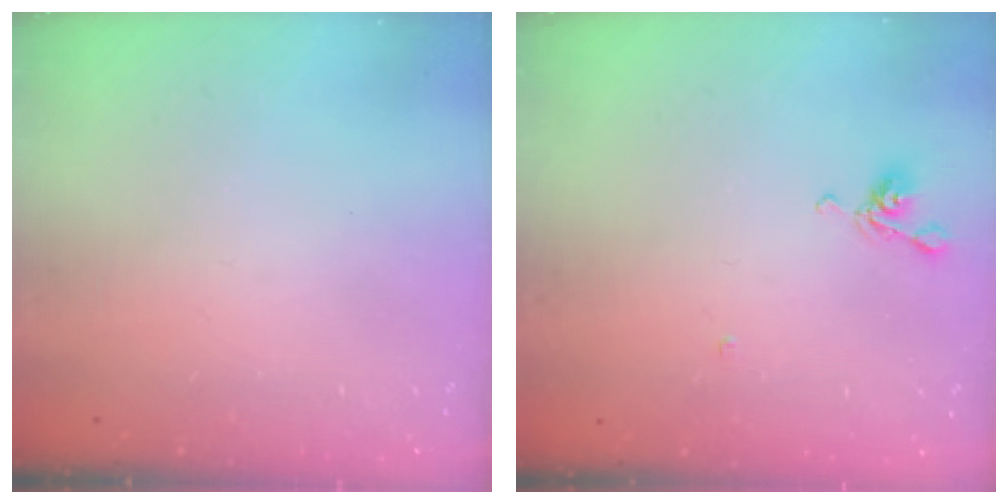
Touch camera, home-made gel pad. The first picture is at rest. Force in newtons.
{"total": 2.6, "press": 2.6, "slide": 0.2}